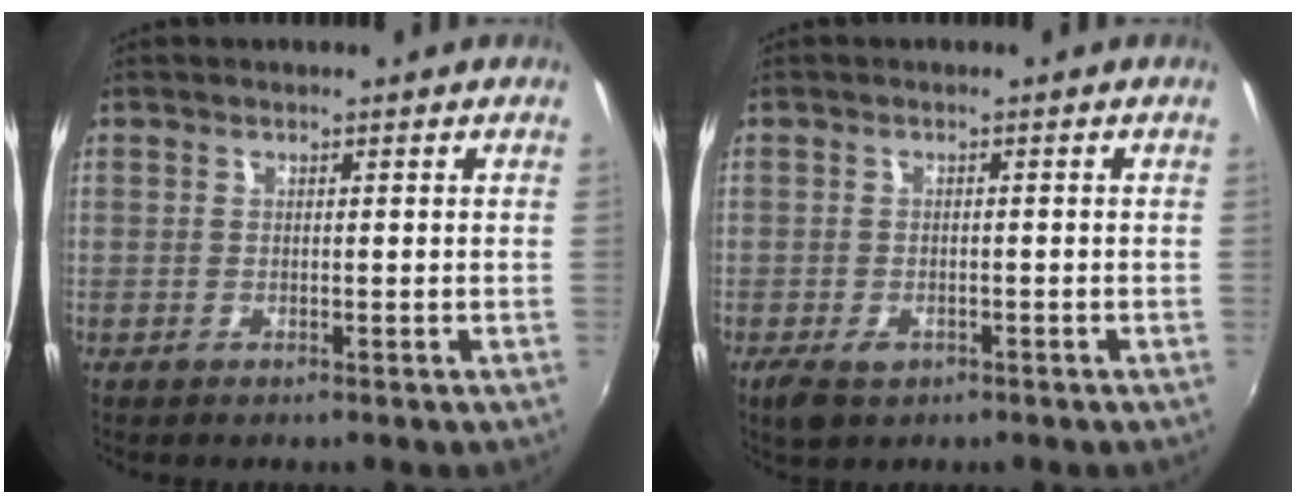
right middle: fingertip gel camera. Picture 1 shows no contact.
{"total": 4.1, "force": [-2.4, 2.4, 2.4], "torque": [-0.057, -0.014, -0.041]}